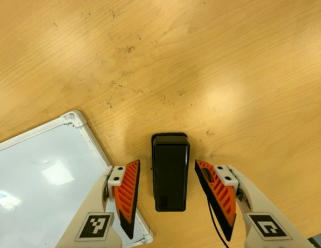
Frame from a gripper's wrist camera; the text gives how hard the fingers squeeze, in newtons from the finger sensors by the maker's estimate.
{"total": 0.0}